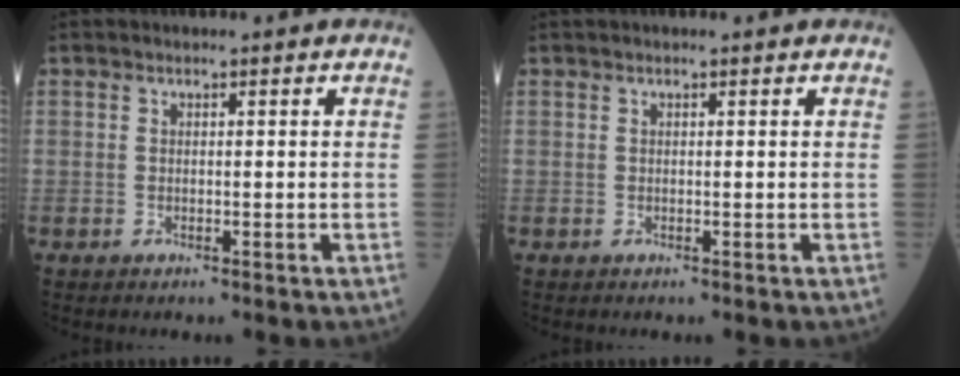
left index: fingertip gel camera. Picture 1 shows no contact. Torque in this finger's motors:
{"motor_torque": [1.06, -1.07, 0.29, 0.08]}